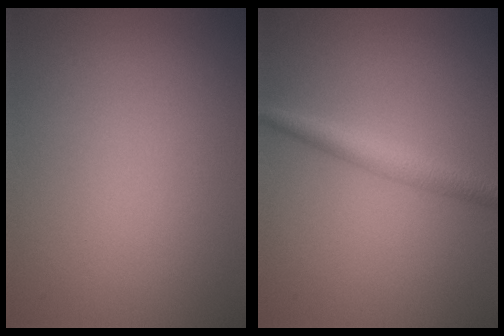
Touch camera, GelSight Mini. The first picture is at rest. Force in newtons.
{"total": 2.6, "press": 2.6, "slide": 0.1}